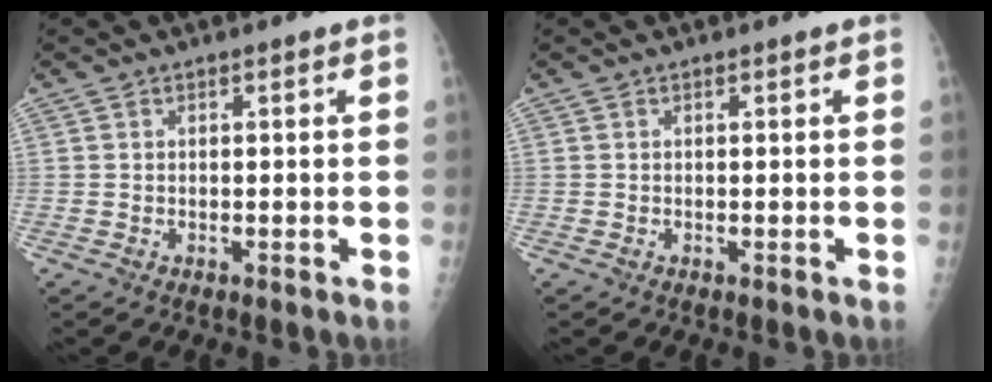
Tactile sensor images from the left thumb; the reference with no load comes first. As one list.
[{"total": 0.0}]